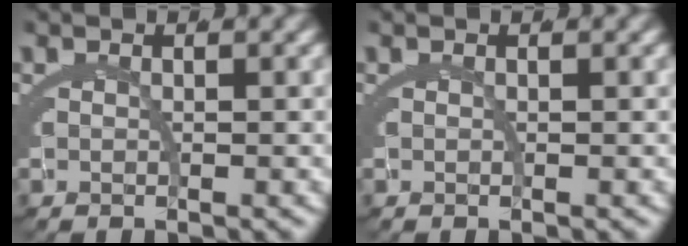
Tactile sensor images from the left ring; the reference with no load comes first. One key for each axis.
{"total": 0.0}